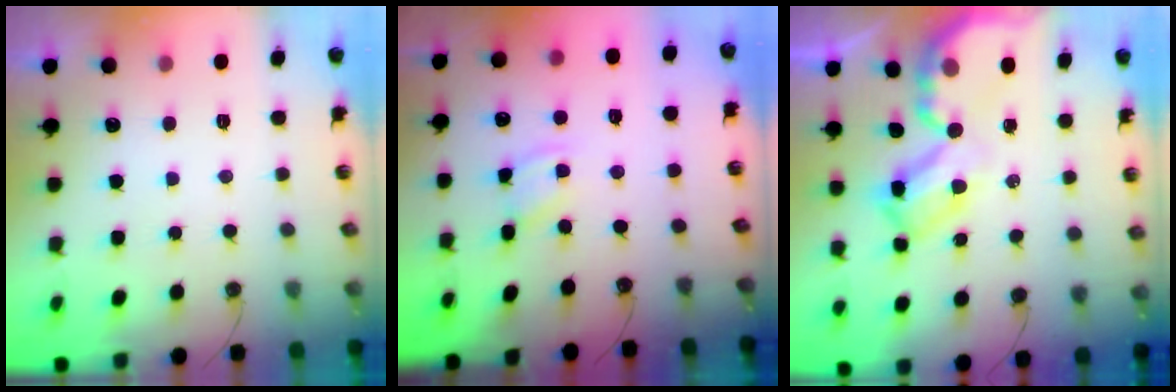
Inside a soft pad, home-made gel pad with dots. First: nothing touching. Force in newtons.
{"total": 1.9, "press": 1.9, "slide": 0.3}
{"total": 9.0, "press": 9.0, "slide": 0.6}